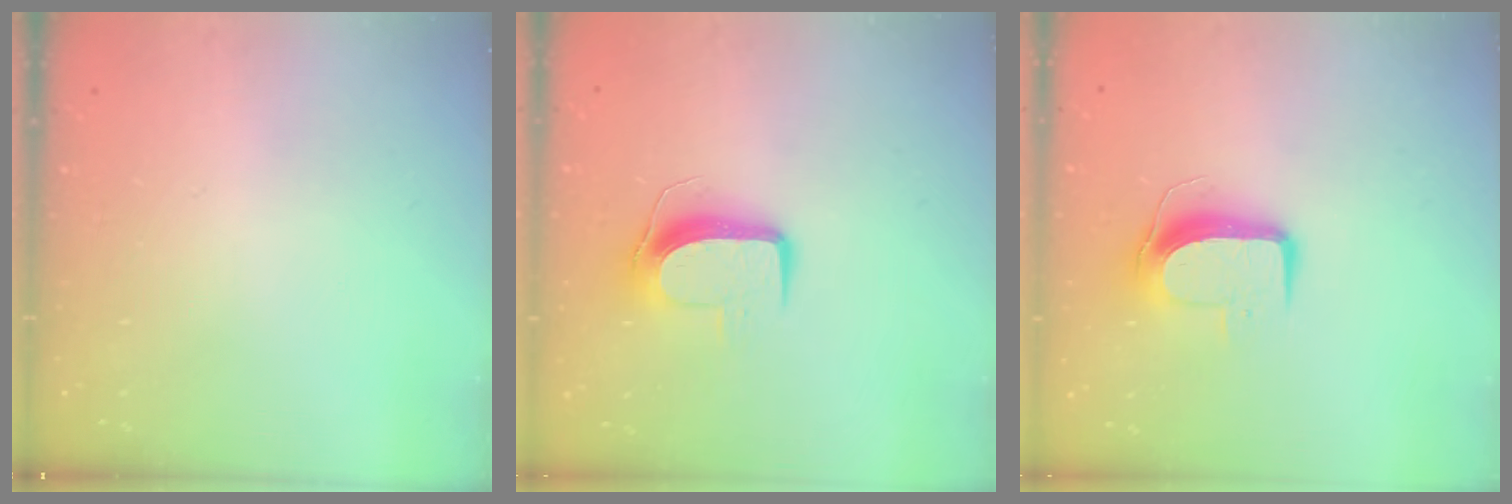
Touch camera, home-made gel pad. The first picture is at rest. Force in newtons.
{"total": 9.5, "press": 9.5, "slide": 0.3}
{"total": 10.6, "press": 10.6, "slide": 0.8}